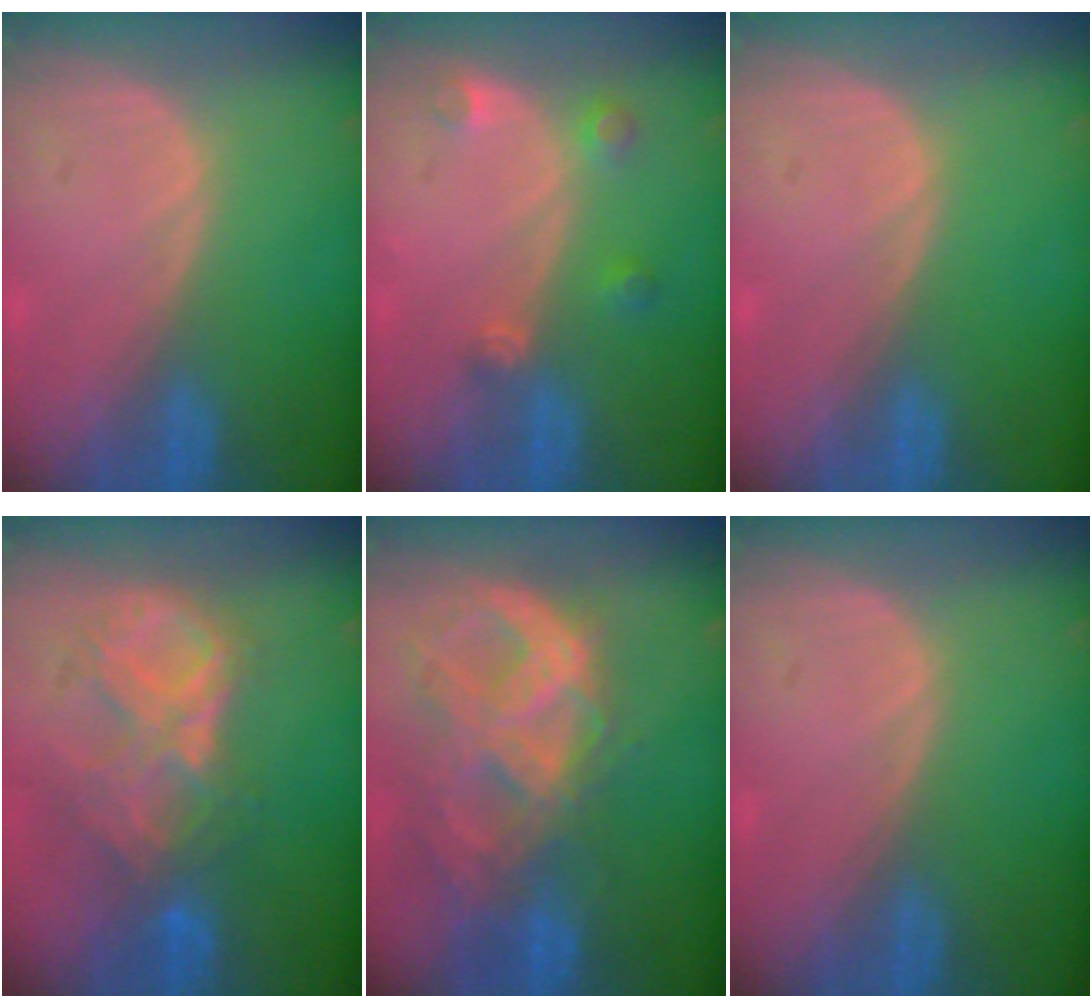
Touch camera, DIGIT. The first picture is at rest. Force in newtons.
{"total": 3.0, "press": 2.9, "slide": 0.6}
{"total": 0.0}
{"total": 9.0, "press": 7.8, "slide": 4.6}
{"total": 10.9, "press": 9.2, "slide": 5.8}
{"total": 0.0}